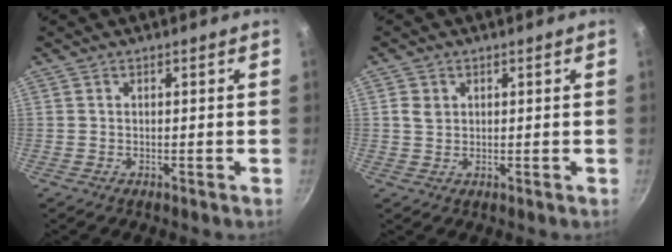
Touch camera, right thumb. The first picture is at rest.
{"total": 2.4, "force": [0.7, 2.0, 1.2], "torque": [-0.017, -0.003, 0.016]}